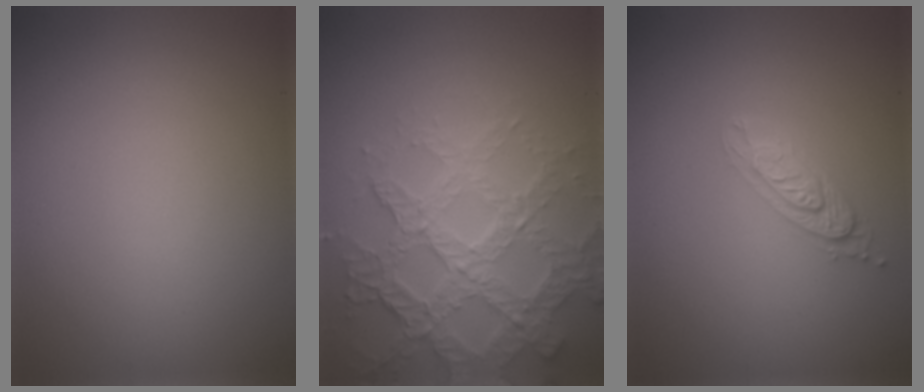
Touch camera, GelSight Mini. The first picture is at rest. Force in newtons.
{"total": 7.3, "press": 5.2, "slide": 5.2}
{"total": 2.0, "press": 1.9, "slide": 0.4}